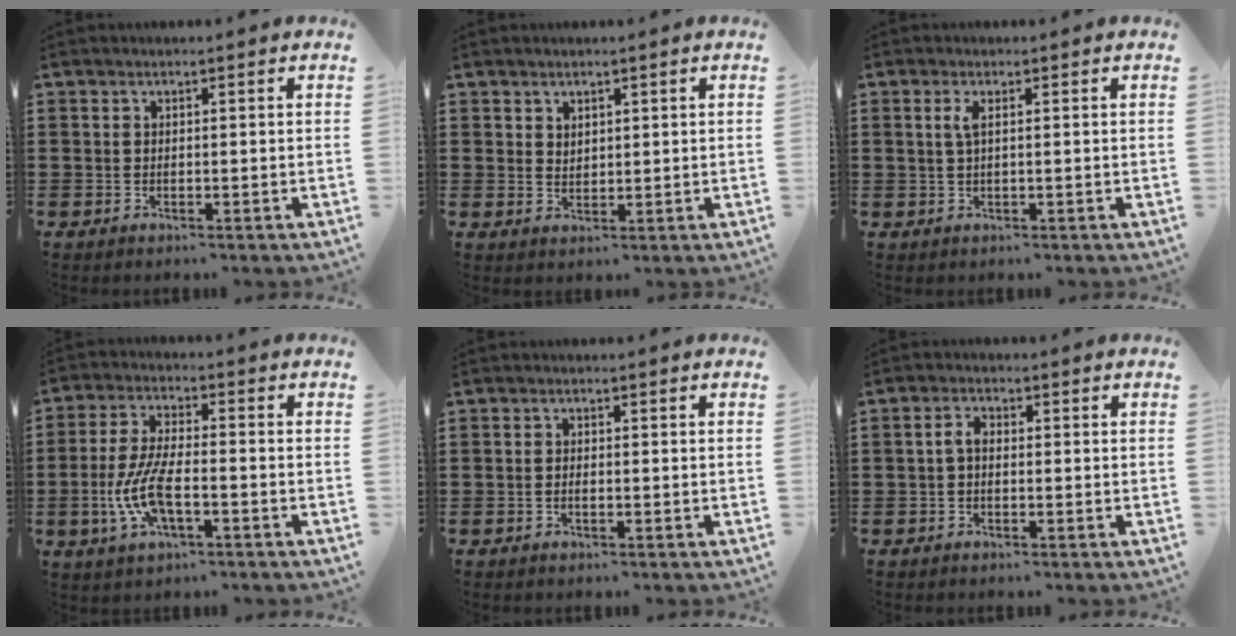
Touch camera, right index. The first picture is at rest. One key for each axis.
{"total": 1.8, "fx": 1.6, "fy": 1.0, "fz": 0.1, "tx": -0.004, "ty": 0.003, "tz": 0.031}
{"total": 1.8, "fx": 0.4, "fy": 0.2, "fz": 1.7, "tx": -0.035, "ty": 0.000, "tz": 0.006}
{"total": 8.5, "fx": -2.6, "fy": 3.1, "fz": 7.5, "tx": -0.173, "ty": -0.013, "tz": -0.052}
{"total": 0.8, "fx": -0.3, "fy": 0.2, "fz": 0.7, "tx": -0.015, "ty": -0.006, "tz": -0.004}
{"total": 2.2, "fx": -0.3, "fy": 1.2, "fz": 1.9, "tx": -0.044, "ty": 0.001, "tz": -0.009}